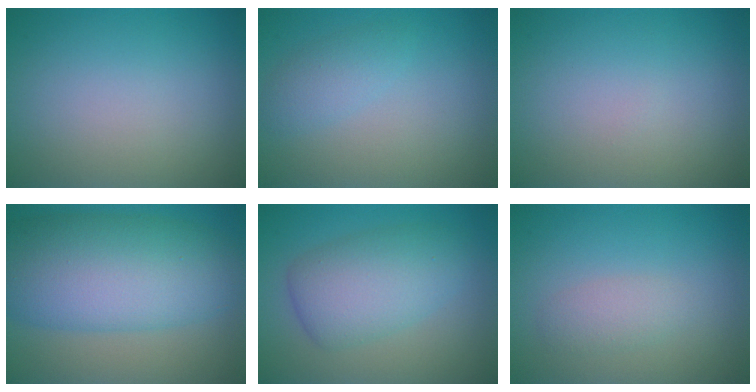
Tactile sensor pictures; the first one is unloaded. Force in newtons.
{"total": 1.9, "press": 1.9, "slide": 0.1}
{"total": 0.0}
{"total": 10.9, "press": 10.9, "slide": 0.3}
{"total": 5.5, "press": 5.5, "slide": 0.2}
{"total": 1.7, "press": 1.7, "slide": 0.2}